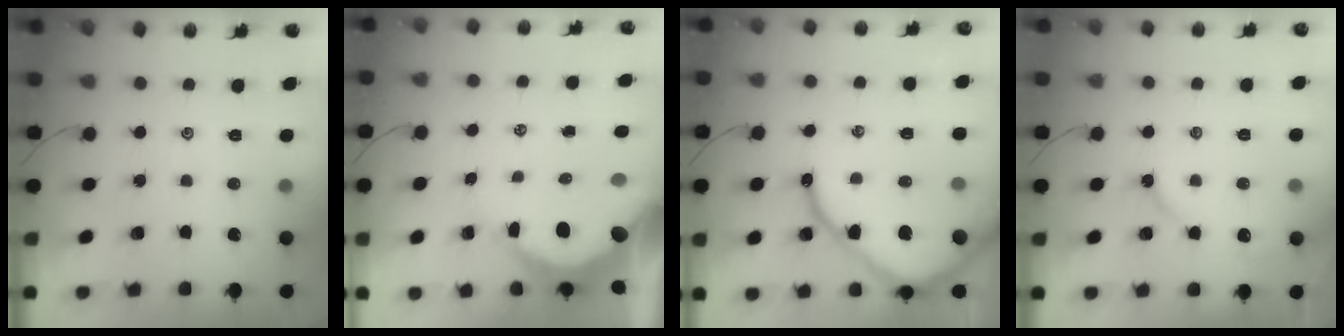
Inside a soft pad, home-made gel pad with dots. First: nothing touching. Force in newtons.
{"total": 10.9, "press": 10.9, "slide": 1.2}
{"total": 12.2, "press": 12.1, "slide": 1.3}
{"total": 5.2, "press": 5.2, "slide": 0.6}